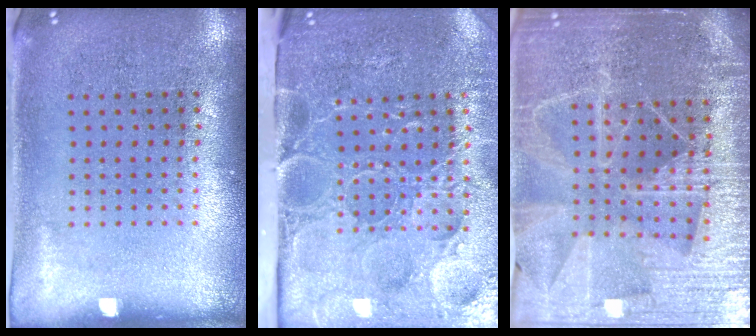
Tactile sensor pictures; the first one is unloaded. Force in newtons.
{"total": 5.2, "press": 4.2, "slide": 3.0}
{"total": 5.1, "press": 4.7, "slide": 2.2}